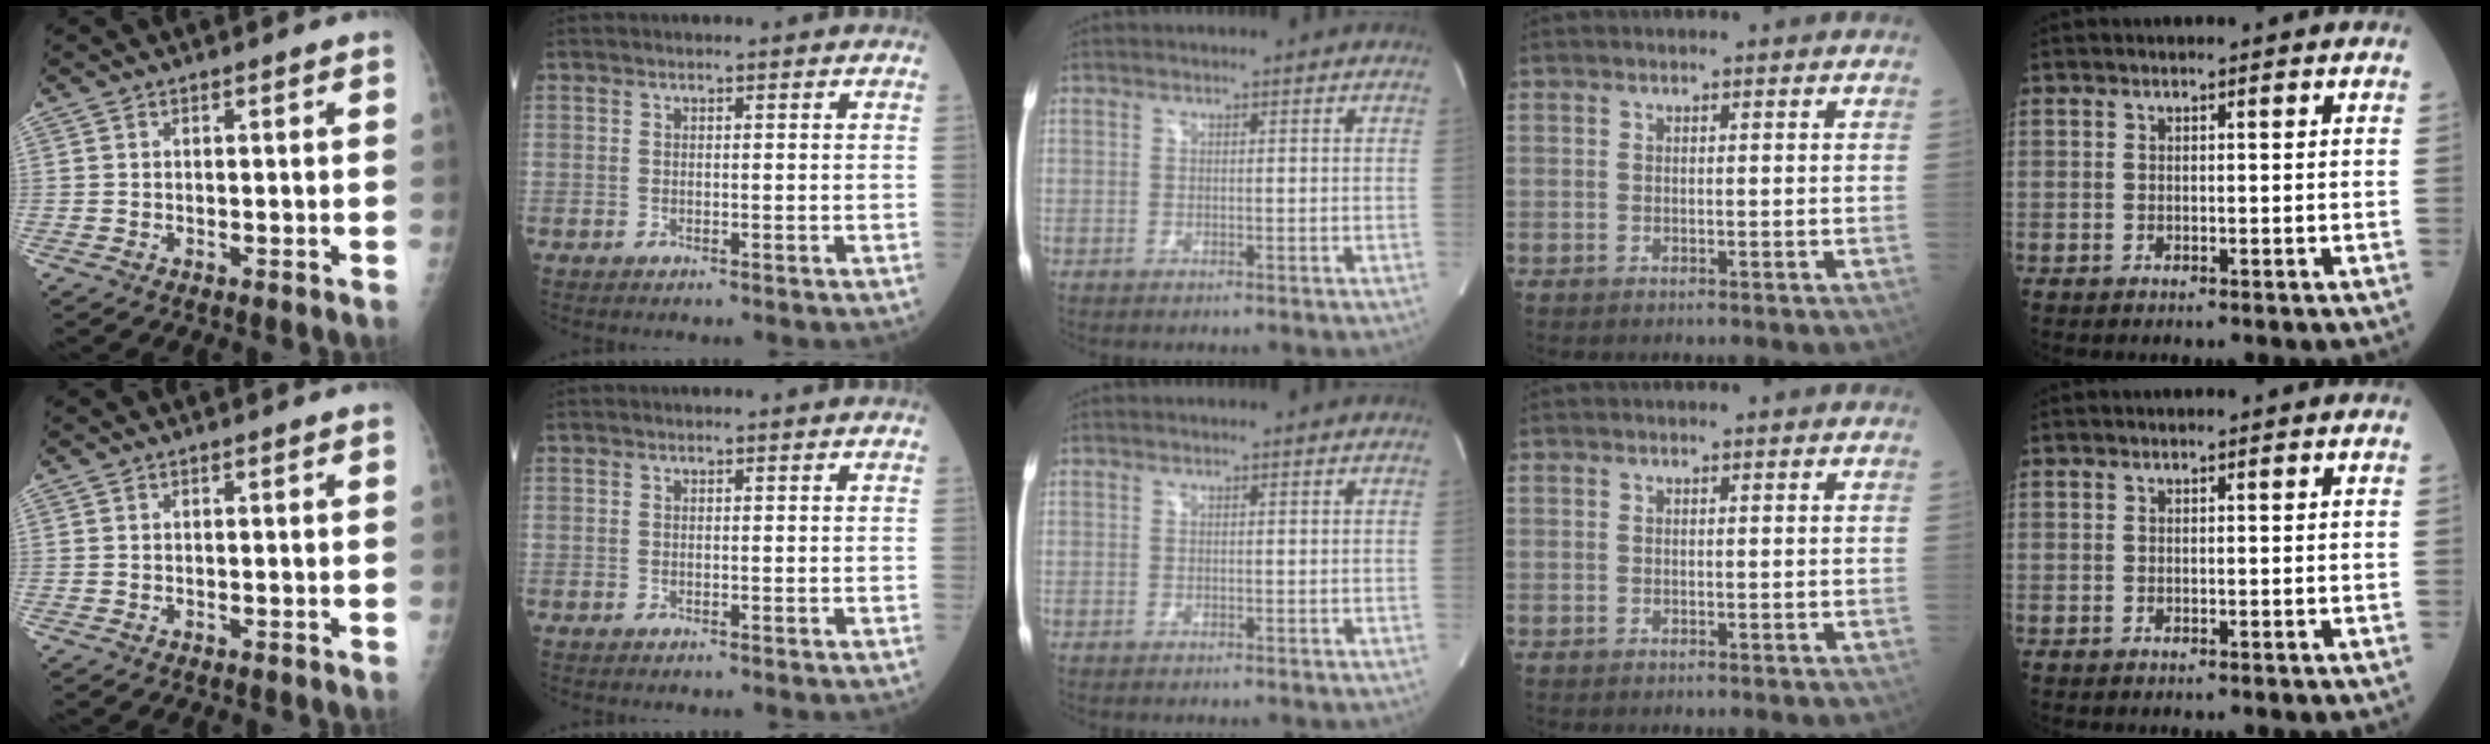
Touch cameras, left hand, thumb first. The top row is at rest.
{}